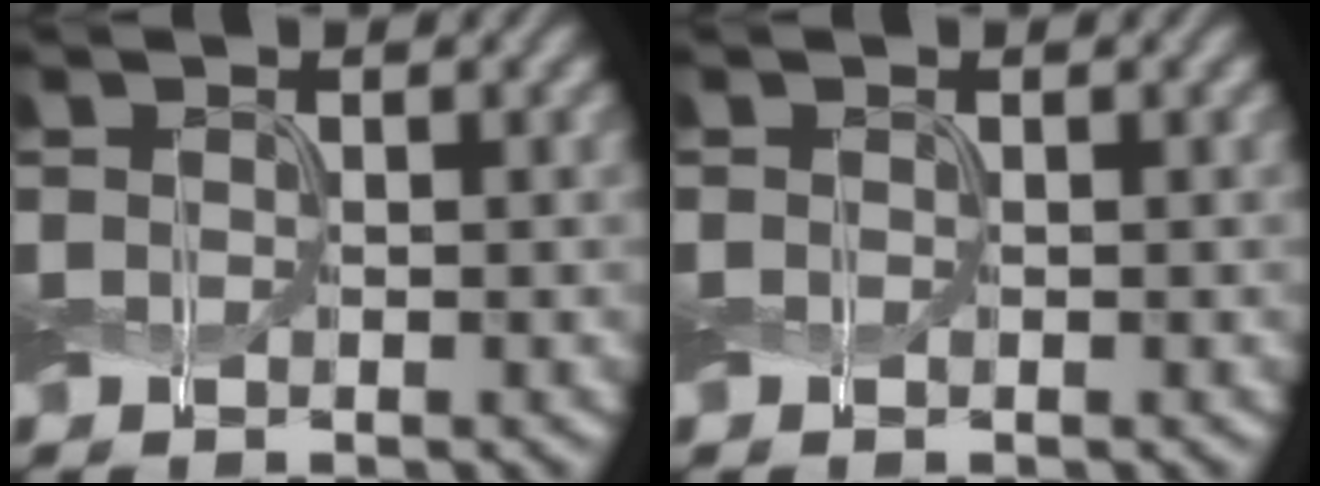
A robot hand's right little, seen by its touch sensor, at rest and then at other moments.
{"total": 0.0}